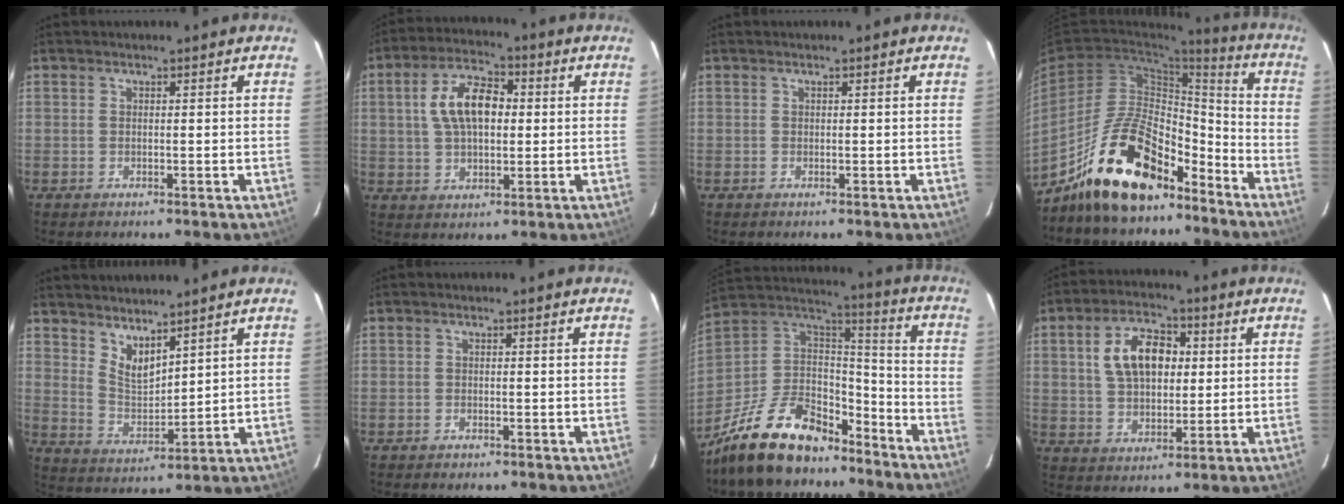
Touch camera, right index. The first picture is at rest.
{"total": 10.4, "force": [1.6, 5.6, 8.7], "torque": [-0.163, 0.022, 0.027]}
{"total": 0.0}
{"total": 19.3, "force": [-13.9, 8.1, 10.7], "torque": [-0.200, 0.028, -0.227]}
{"total": 6.4, "force": [5.1, 2.0, 3.3], "torque": [-0.056, -0.008, 0.102]}
{"total": 0.9, "force": [-0.8, 0.4, 0.0], "torque": [-0.005, 0.003, -0.014]}
{"total": 22.6, "force": [-16.6, 10.4, 11.2], "torque": [-0.247, 0.013, -0.268]}
{"total": 10.9, "force": [2.5, 6.5, 8.4], "torque": [-0.157, 0.024, 0.047]}